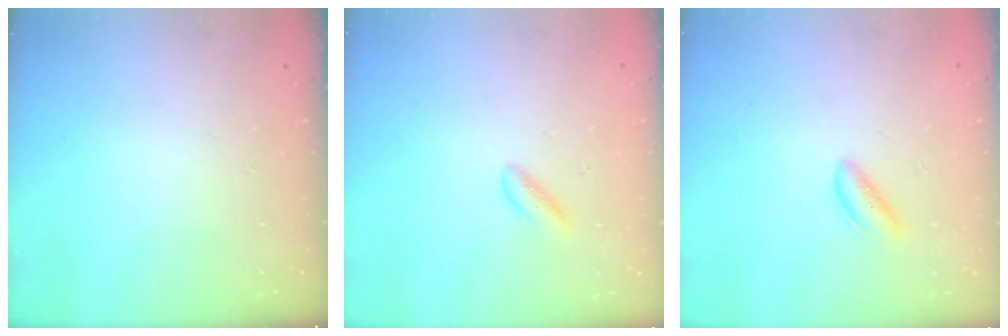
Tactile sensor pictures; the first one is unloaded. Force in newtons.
{"total": 1.4, "press": 1.3, "slide": 0.3}
{"total": 2.3, "press": 2.3, "slide": 0.3}